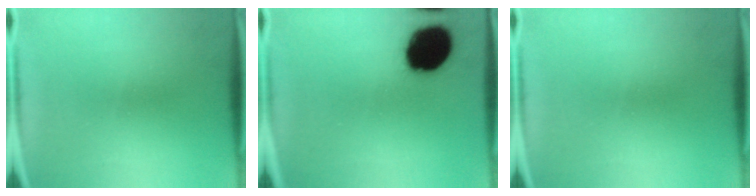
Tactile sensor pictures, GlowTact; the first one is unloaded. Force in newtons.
{"total": 19.2}
{"total": 0.0}